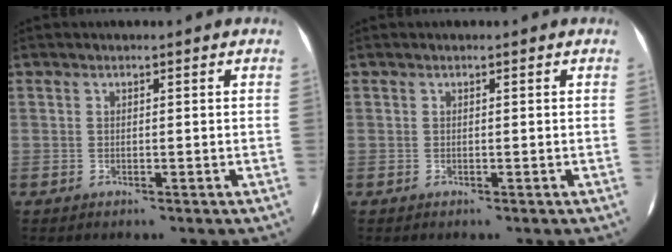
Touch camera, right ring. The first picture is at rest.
{"total": 0.0}